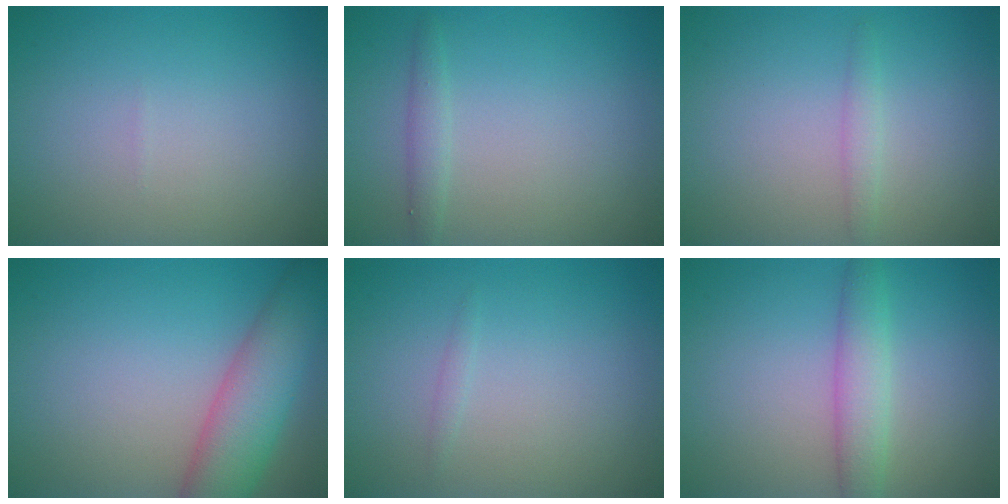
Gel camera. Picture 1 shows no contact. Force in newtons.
{"total": 1.2, "press": 1.2, "slide": 0.0}
{"total": 1.1, "press": 1.1, "slide": 0.0}
{"total": 6.8, "press": 6.8, "slide": 0.4}
{"total": 0.6, "press": 0.6, "slide": 0.0}
{"total": 3.0, "press": 3.0, "slide": 0.1}